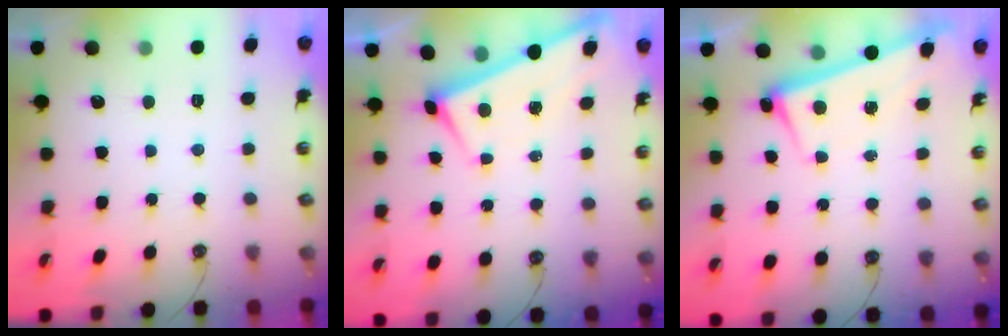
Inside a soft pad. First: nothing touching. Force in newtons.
{"total": 1.9, "press": 1.9, "slide": 0.2}
{"total": 2.5, "press": 2.5, "slide": 0.7}